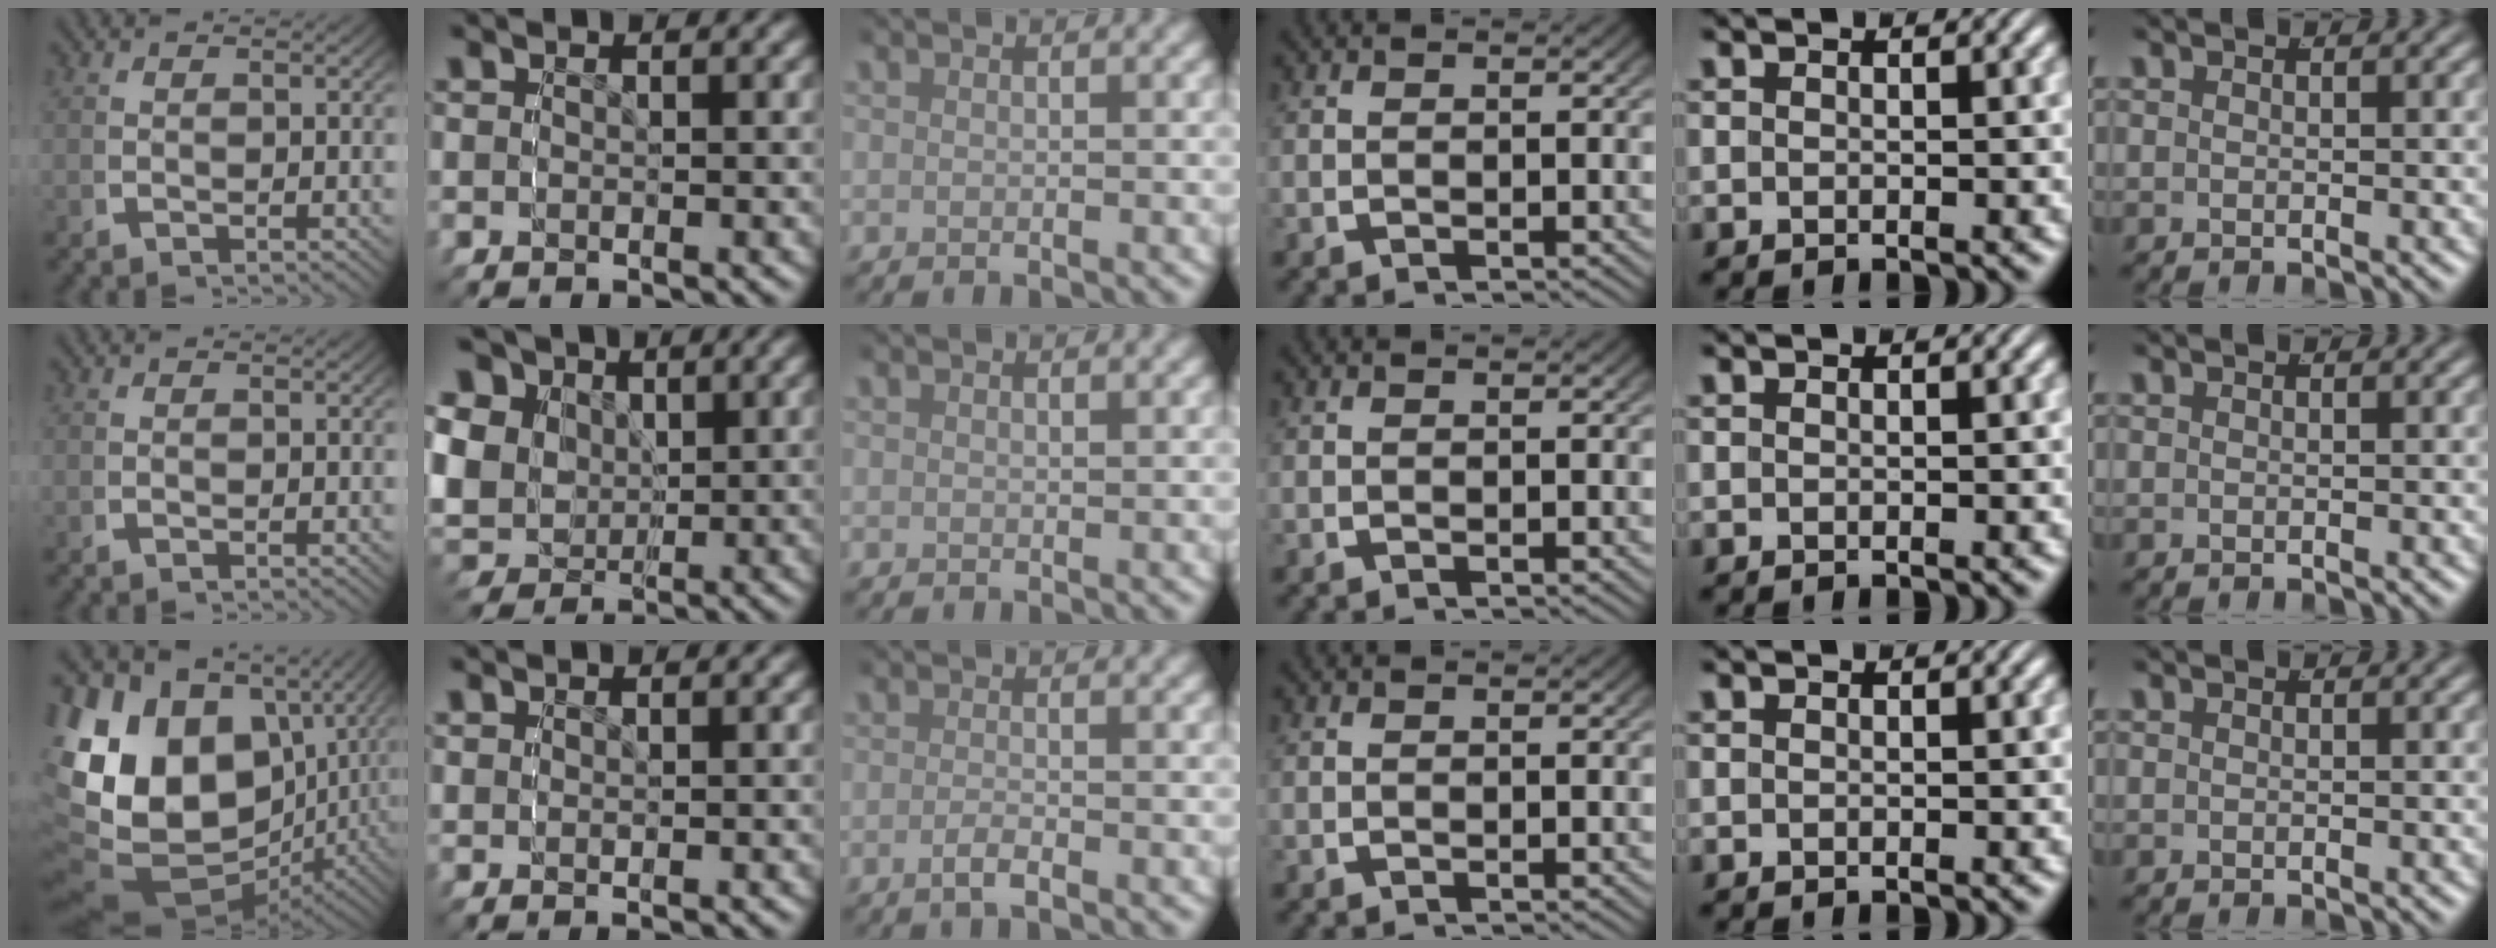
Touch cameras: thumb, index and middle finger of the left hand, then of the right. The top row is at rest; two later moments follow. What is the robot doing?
{"motion": "grasp_and_lifting", "object": "cloth"}